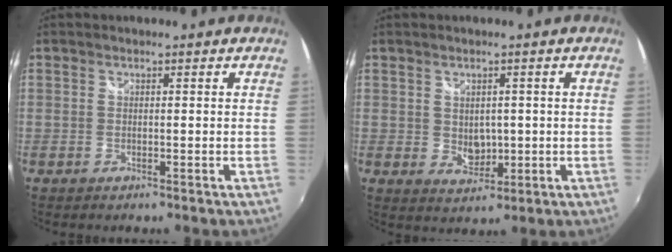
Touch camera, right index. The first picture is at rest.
{"total": 3.8, "force": [0.2, 3.0, 2.3], "torque": [-0.034, -0.003, 0.009]}